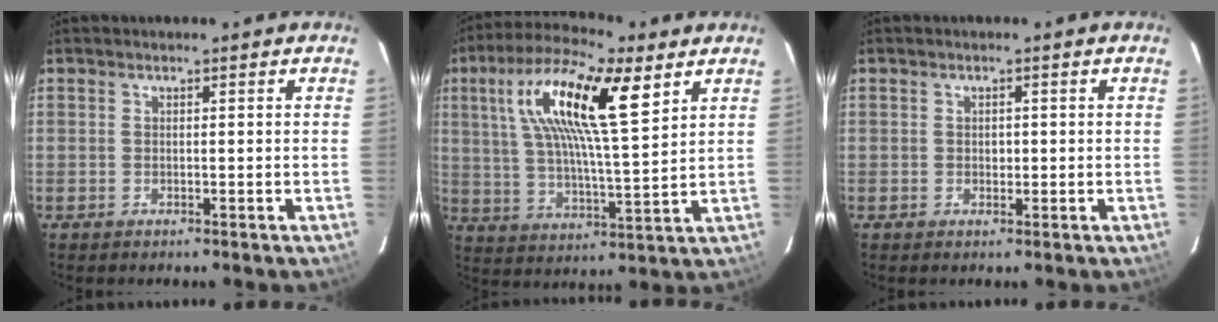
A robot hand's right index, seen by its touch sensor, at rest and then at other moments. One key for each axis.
{"total": 17.8, "fx": 7.9, "fy": 4.6, "fz": 15.3, "tx": -0.273, "ty": 0.024, "tz": 0.134}
{"total": 1.0, "fx": 0.0, "fy": 0.9, "fz": 0.4, "tx": -0.004, "ty": 0.001, "tz": 0.000}